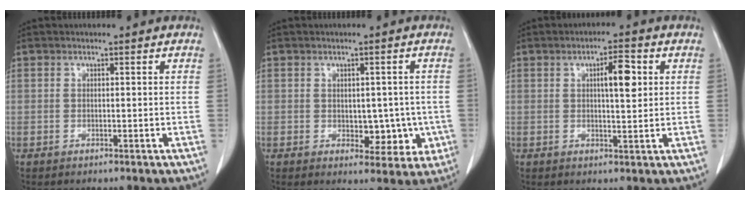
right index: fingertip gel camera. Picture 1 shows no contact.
{"total": 5.3, "force": [-0.5, 3.5, 3.9], "torque": [-0.033, 0.005, 0.006]}
{"total": 4.9, "force": [1.4, 1.0, 4.6], "torque": [-0.076, 0.005, 0.022]}